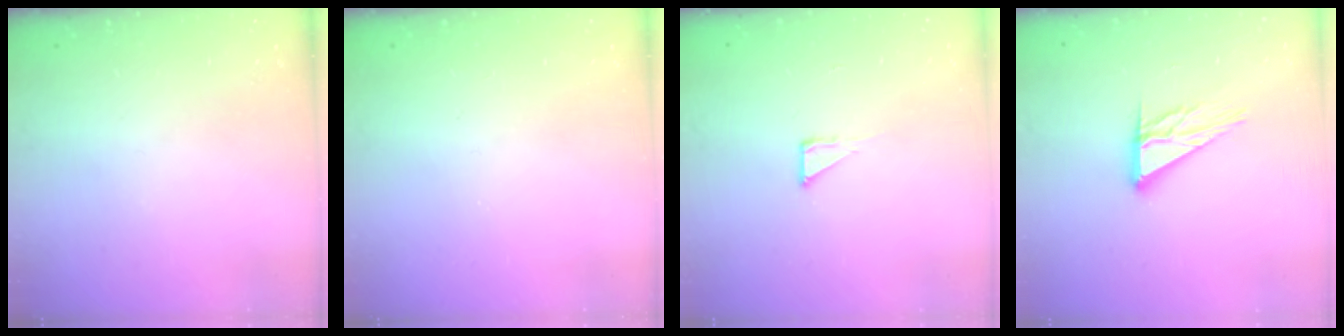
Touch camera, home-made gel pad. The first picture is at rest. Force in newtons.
{"total": 0.0}
{"total": 2.8, "press": 2.8, "slide": 0.2}
{"total": 10.9, "press": 10.9, "slide": 1.0}